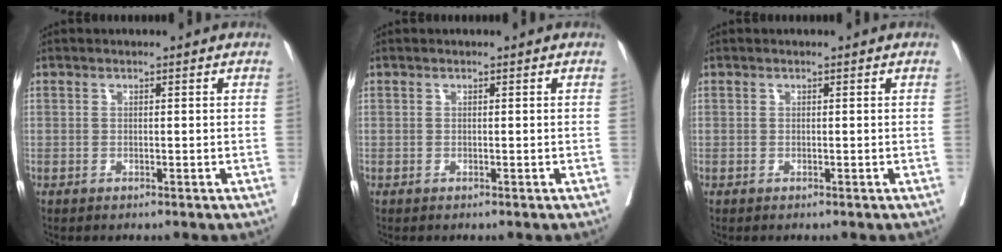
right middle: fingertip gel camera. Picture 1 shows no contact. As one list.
[{"total": 0.0}, {"total": 0.0}]